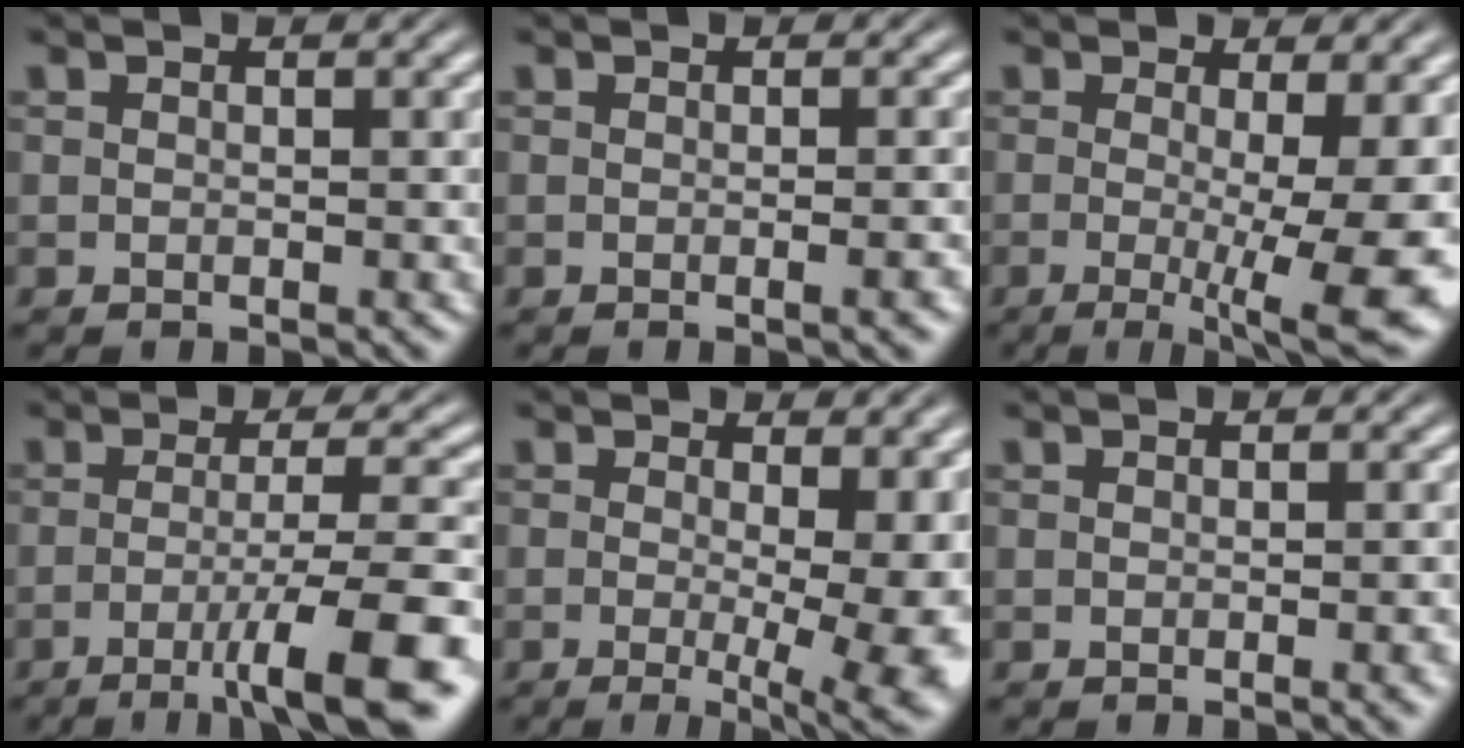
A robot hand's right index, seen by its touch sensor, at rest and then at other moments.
{"total": 0.9, "force": [-0.6, -0.3, 0.6], "torque": [-0.011, 0.001, -0.009]}
{"total": 7.4, "force": [-2.7, 1.1, 6.8], "torque": [-0.091, -0.034, -0.028]}
{"total": 7.6, "force": [-3.8, 0.4, 6.6], "torque": [-0.085, -0.017, -0.048]}
{"total": 6.6, "force": [-2.5, 1.6, 5.9], "torque": [-0.075, -0.034, -0.028]}
{"total": 0.6, "force": [-0.4, -0.2, 0.4], "torque": [-0.009, 0.001, -0.007]}